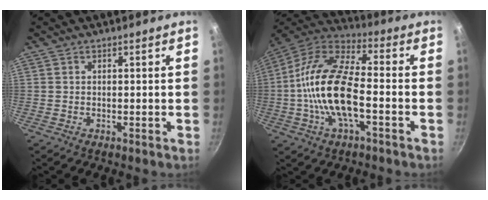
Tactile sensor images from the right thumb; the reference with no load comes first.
{"total": 18.1, "force": [-3.1, 7.9, 16.0], "torque": [-0.298, 0.041, -0.077]}